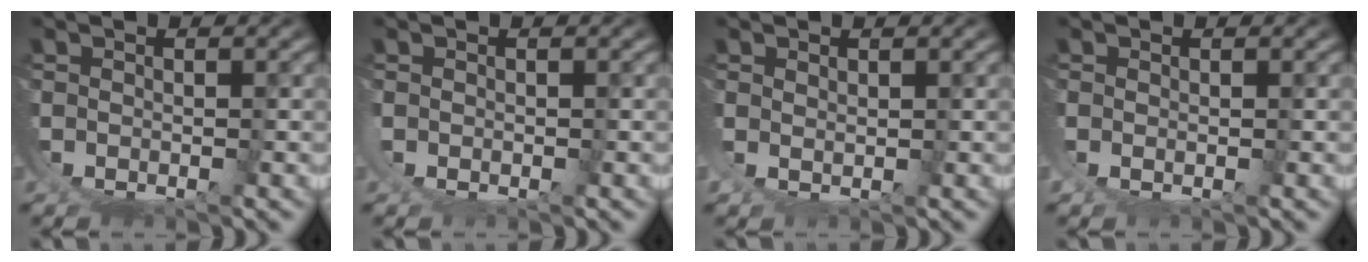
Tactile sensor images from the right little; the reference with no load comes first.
{"total": 0.7, "force": [0.2, -0.3, 0.5], "torque": [-0.016, -0.006, 0.008]}
{"total": 1.4, "force": [1.2, -0.5, 0.5], "torque": [-0.012, -0.003, 0.028]}
{"total": 0.9, "force": [0.3, 0.3, 0.8], "torque": [-0.026, -0.005, 0.007]}